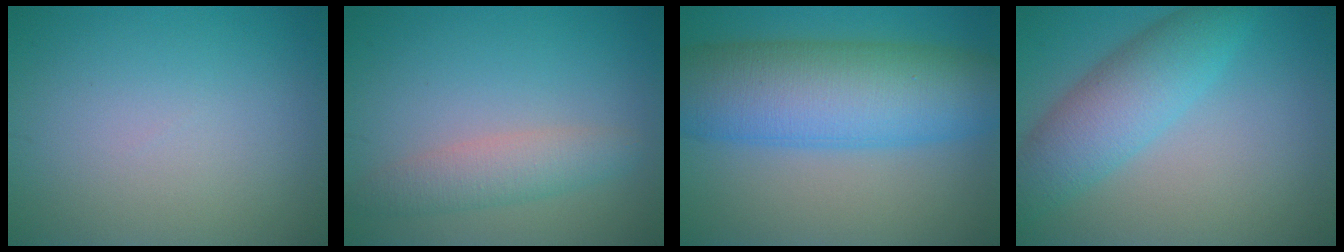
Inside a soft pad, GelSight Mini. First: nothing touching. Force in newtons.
{"total": 3.0, "press": 3.0, "slide": 0.1}
{"total": 11.5, "press": 11.5, "slide": 0.2}
{"total": 5.7, "press": 5.7, "slide": 0.1}